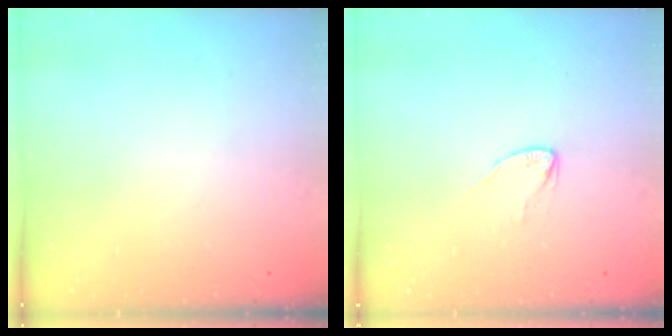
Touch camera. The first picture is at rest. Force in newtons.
{"total": 2.3, "press": 2.3, "slide": 0.2}